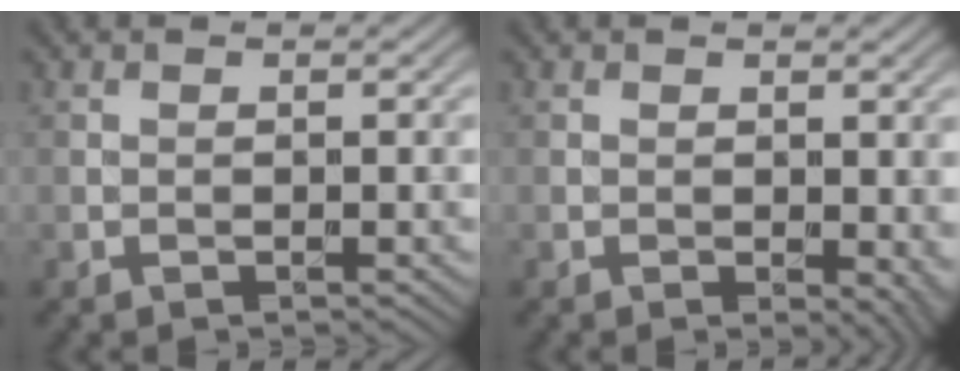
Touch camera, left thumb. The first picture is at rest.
{"total": 2.8, "force": [-0.2, 1.5, 2.4], "torque": [-0.024, -0.007, -0.001]}